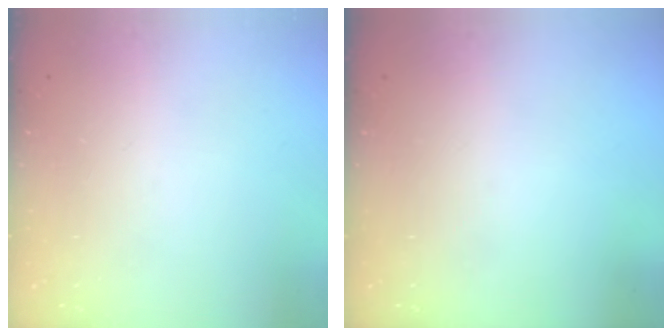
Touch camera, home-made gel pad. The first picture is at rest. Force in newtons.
{"total": 0.0}